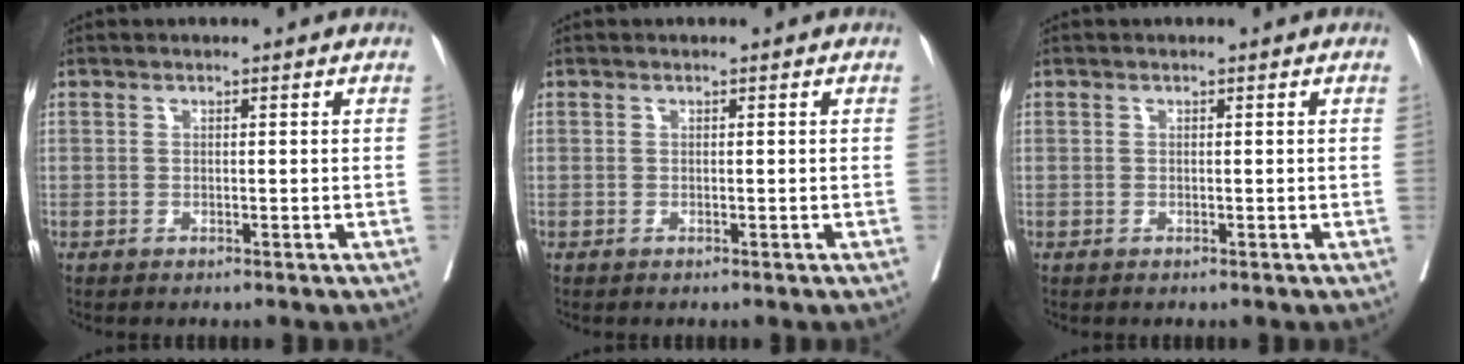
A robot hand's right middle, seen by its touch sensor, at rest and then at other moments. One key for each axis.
{"total": 0.0}
{"total": 0.0}